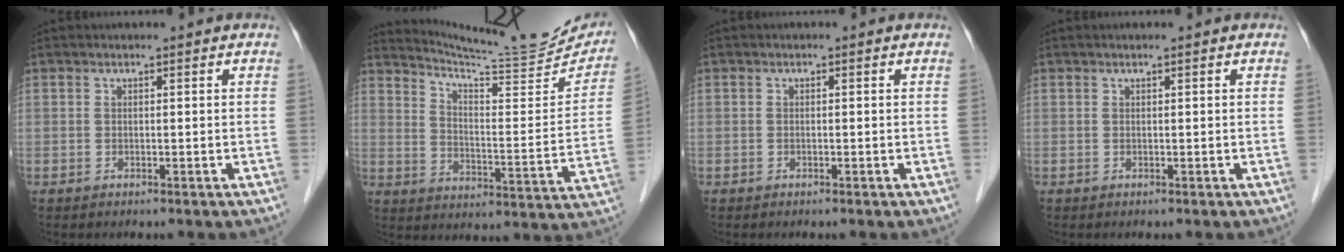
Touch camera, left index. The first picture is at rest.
{"total": 19.1, "force": [18.1, 1.1, 6.0], "torque": [-0.091, -0.061, 0.244]}
{"total": 0.0}
{"total": 0.0}